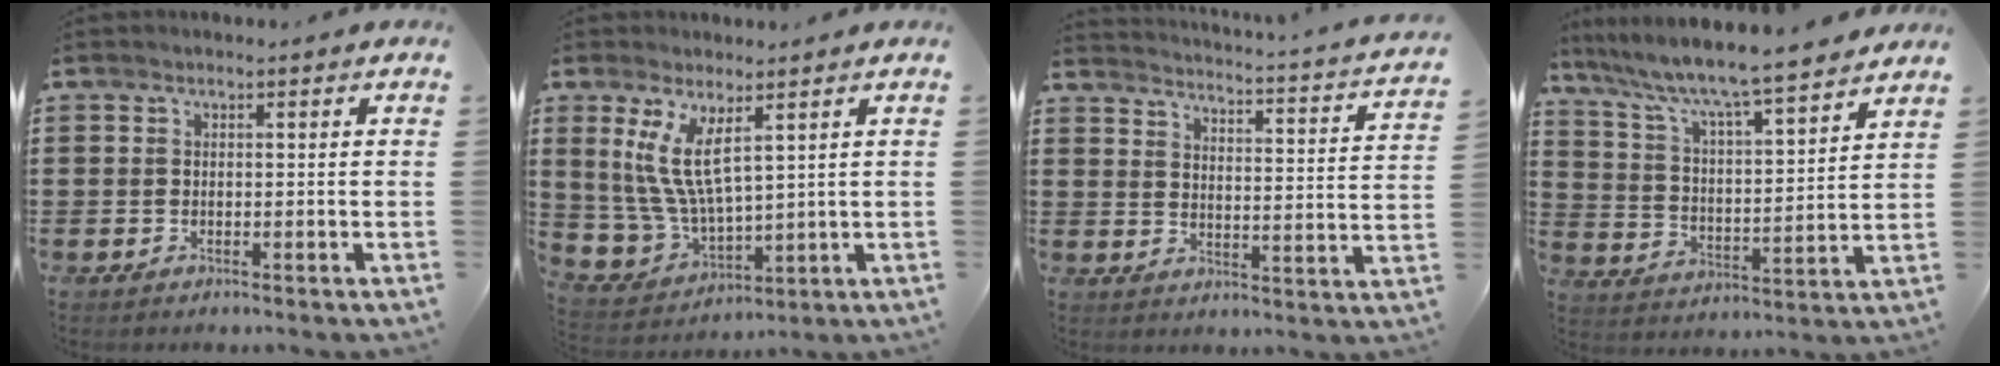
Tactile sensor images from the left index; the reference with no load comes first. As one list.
[{"total": 9.4, "force": [4.2, 4.2, 7.3], "torque": [-0.179, -0.010, 0.073]}, {"total": 2.4, "force": [2.1, -0.8, 0.8], "torque": [-0.033, -0.033, 0.023]}, {"total": 6.7, "force": [6.0, 0.0, 3.0], "torque": [-0.085, -0.047, 0.095]}]